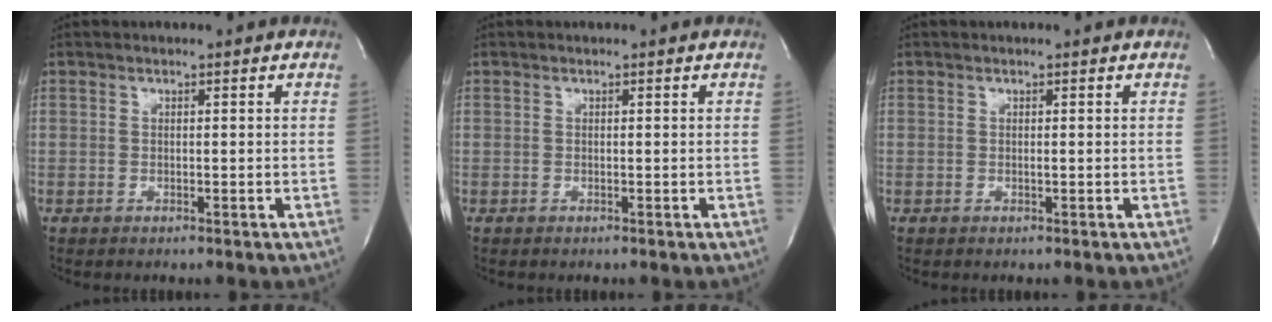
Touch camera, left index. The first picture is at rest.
{"total": 0.0}
{"total": 0.0}